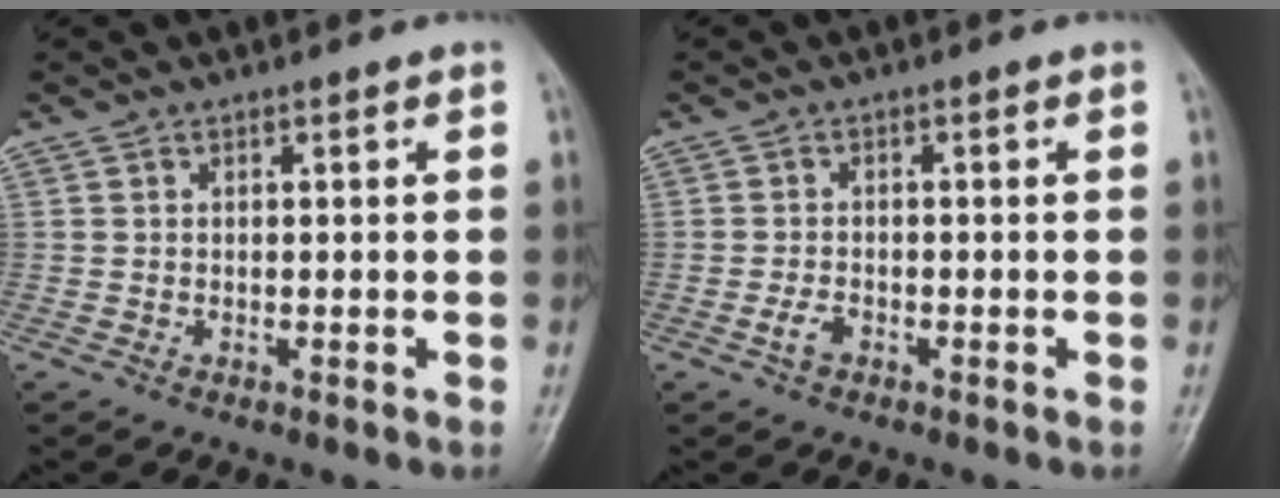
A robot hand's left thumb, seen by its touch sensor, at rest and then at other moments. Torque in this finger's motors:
{"motor_torque": [0.04, 0.11, 0.41, 0.18, 0.02]}